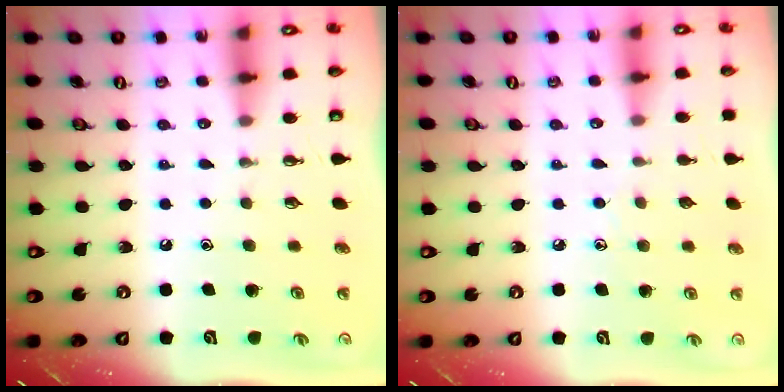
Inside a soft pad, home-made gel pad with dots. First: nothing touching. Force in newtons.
{"total": 2.9, "press": 2.8, "slide": 0.2}